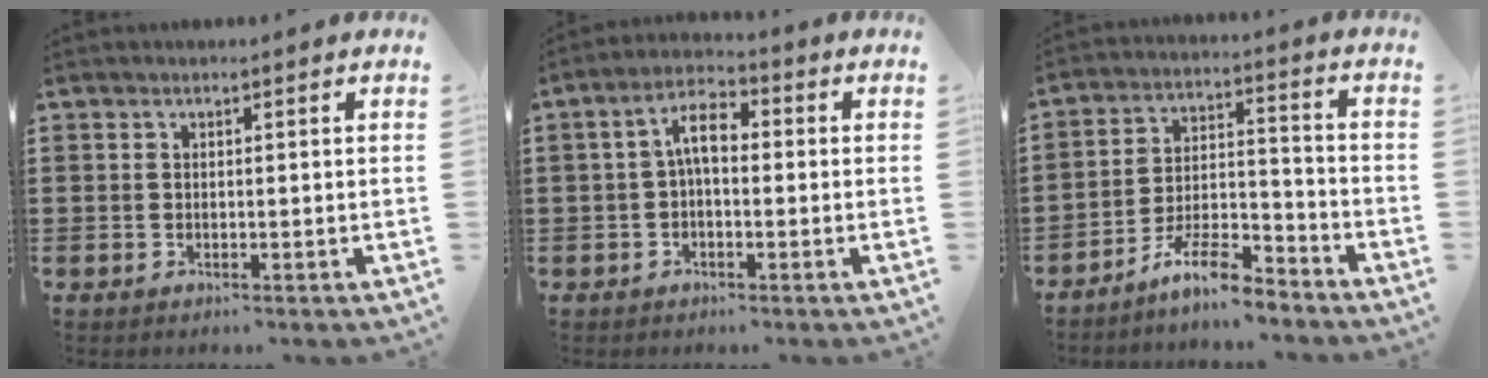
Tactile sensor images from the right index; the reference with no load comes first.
{"total": 5.2, "force": [-0.1, 2.4, 4.6], "torque": [-0.095, 0.012, -0.005]}
{"total": 8.6, "force": [-7.4, 1.5, 4.0], "torque": [-0.077, 0.018, -0.141]}